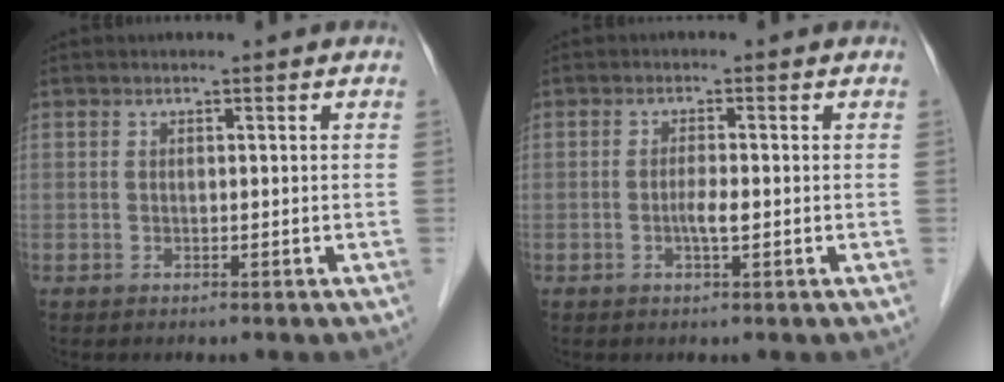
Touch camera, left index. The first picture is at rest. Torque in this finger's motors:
{"motor_torque": [0.41, 0.31, 0.06, 0.02]}